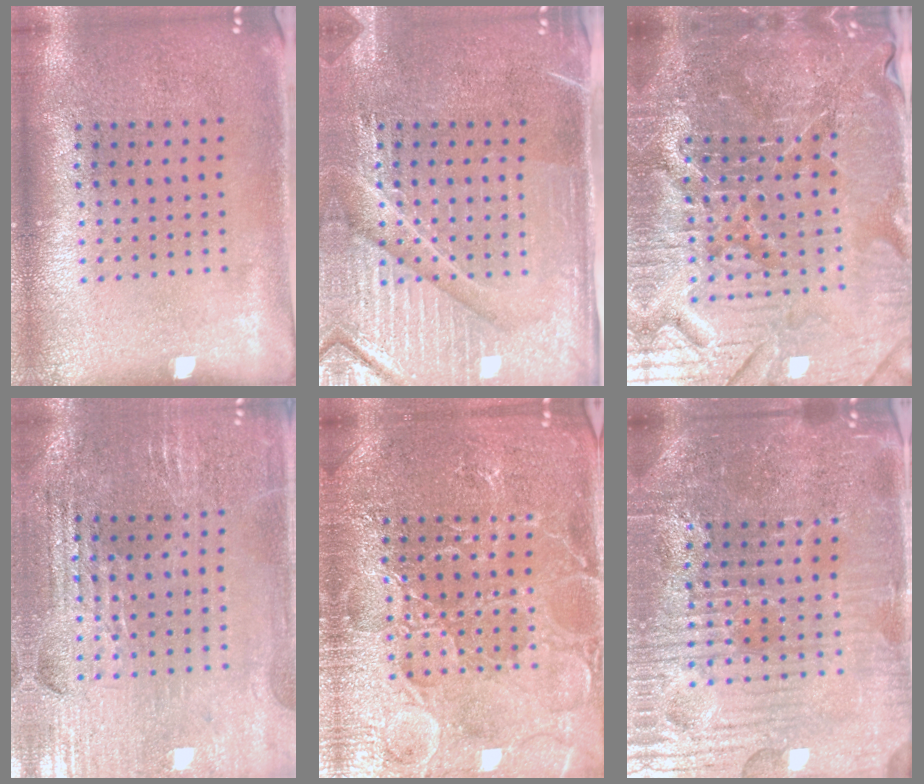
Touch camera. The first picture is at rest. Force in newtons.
{"total": 4.6, "press": 4.3, "slide": 1.8}
{"total": 6.8, "press": 6.1, "slide": 2.9}
{"total": 2.9, "press": 2.9, "slide": 0.5}
{"total": 4.7, "press": 4.6, "slide": 0.6}
{"total": 5.8, "press": 5.4, "slide": 2.0}